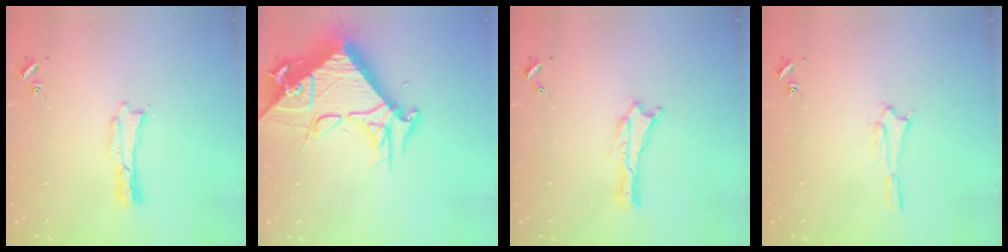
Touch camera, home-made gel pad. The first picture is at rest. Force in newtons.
{"total": 17.0, "press": 16.9, "slide": 1.6}
{"total": 0.0}
{"total": 1.6, "press": 1.6, "slide": 0.1}